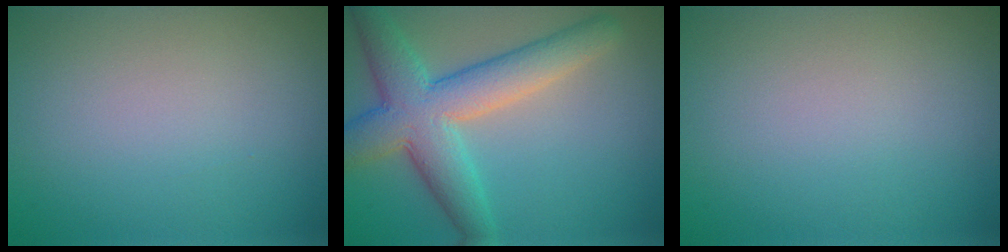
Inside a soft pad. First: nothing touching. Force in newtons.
{"total": 7.4, "press": 7.3, "slide": 0.2}
{"total": 0.0}